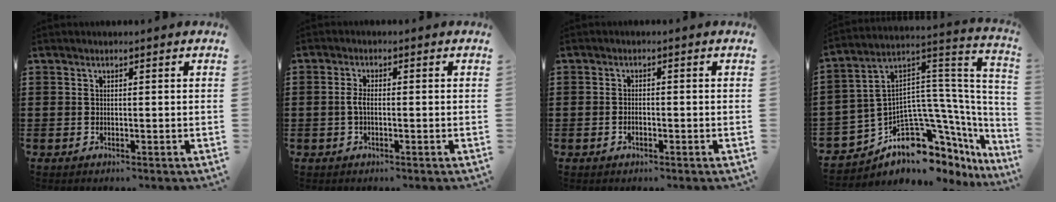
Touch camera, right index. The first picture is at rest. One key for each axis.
{"total": 2.0, "fx": -0.4, "fy": 0.7, "fz": 1.9, "tx": -0.050, "ty": -0.004, "tz": -0.013}
{"total": 1.0, "fx": -0.5, "fy": 0.5, "fz": 0.7, "tx": -0.015, "ty": -0.004, "tz": -0.008}
{"total": 9.4, "fx": -5.7, "fy": 5.4, "fz": 5.1, "tx": -0.117, "ty": -0.021, "tz": -0.112}